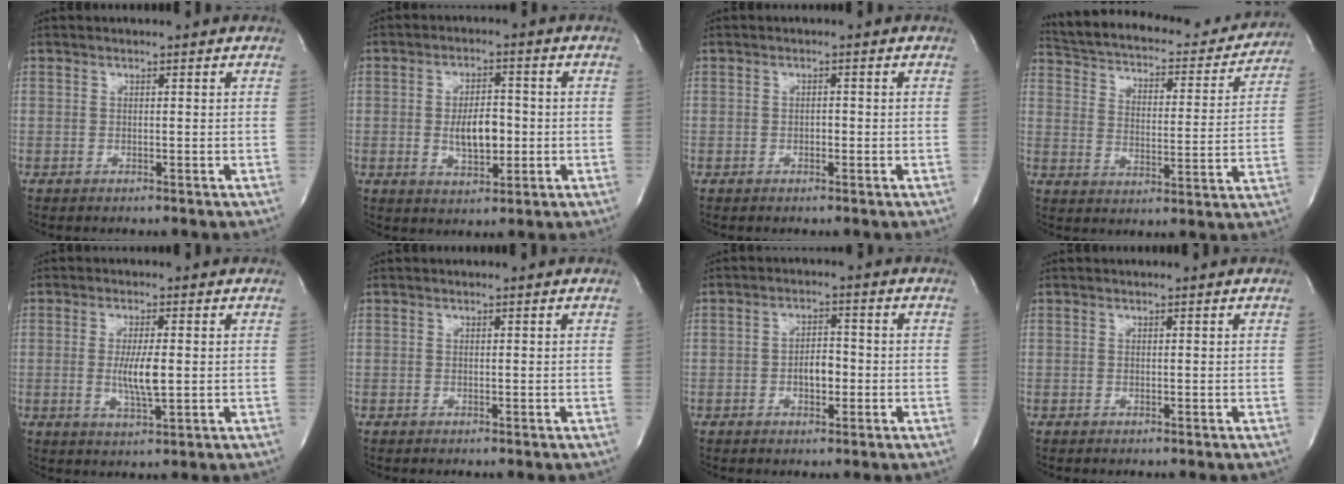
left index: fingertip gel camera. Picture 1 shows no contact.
{"total": 6.4, "force": [-0.7, 2.8, 5.6], "torque": [-0.099, 0.000, -0.007]}
{"total": 0.9, "force": [-0.3, 0.5, 0.7], "torque": [-0.011, 0.002, -0.005]}
{"total": 21.9, "force": [19.1, 7.0, 7.9], "torque": [-0.134, 0.002, 0.252]}
{"total": 5.2, "force": [-0.2, 0.8, 5.2], "torque": [-0.102, -0.009, -0.003]}
{"total": 0.0}
{"total": 3.6, "force": [-1.0, 1.8, 3.0], "torque": [-0.049, 0.007, -0.016]}
{"total": 0.0}